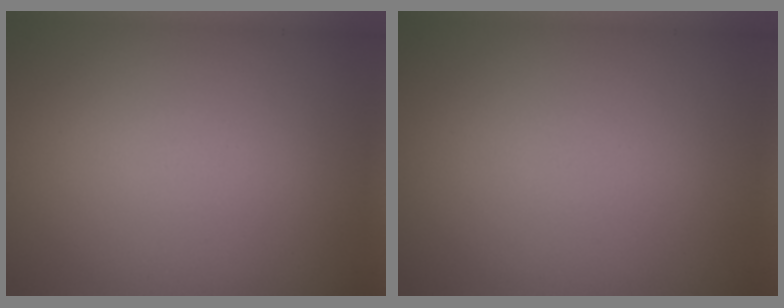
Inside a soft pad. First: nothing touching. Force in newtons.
{"total": 0.0}